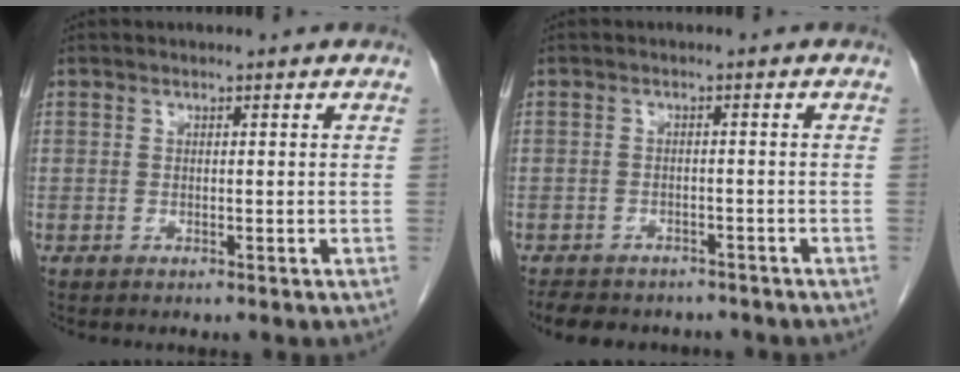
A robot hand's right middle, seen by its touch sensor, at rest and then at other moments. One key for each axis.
{"total": 9.4, "fx": -8.0, "fy": 4.0, "fz": 2.8, "tx": -0.054, "ty": 0.000, "tz": -0.101}